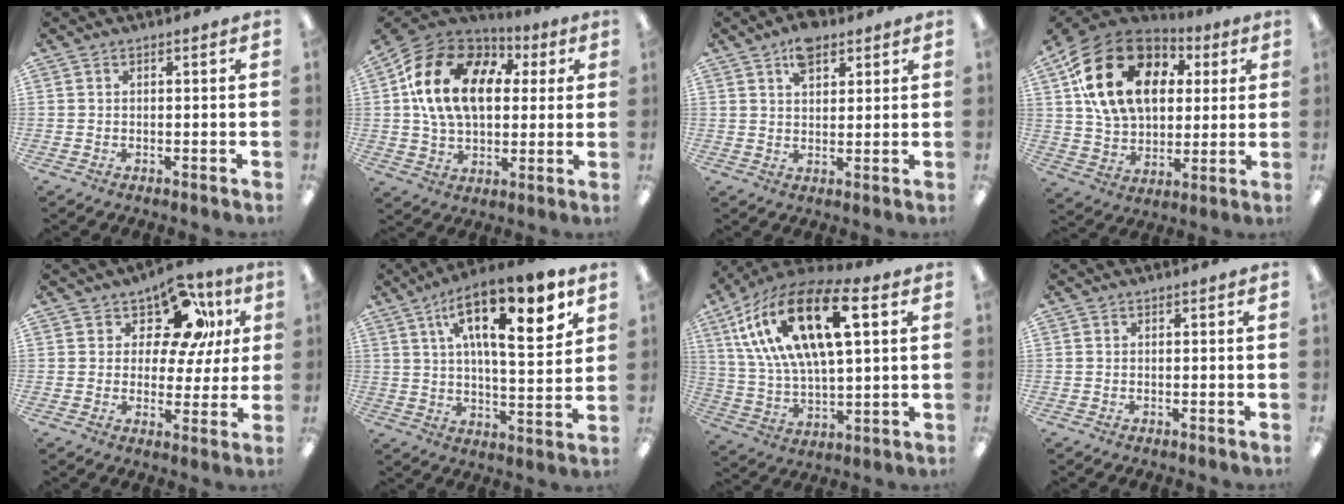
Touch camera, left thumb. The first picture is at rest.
{"total": 18.8, "force": [5.1, 12.8, 12.9], "torque": [-0.262, 0.002, 0.090]}
{"total": 6.9, "force": [4.3, 3.7, 3.8], "torque": [-0.054, -0.012, 0.075]}
{"total": 22.0, "force": [8.2, 15.5, 13.2], "torque": [-0.239, -0.009, 0.154]}
{"total": 12.5, "force": [6.9, 7.6, 7.2], "torque": [-0.113, -0.030, 0.125]}
{"total": 19.2, "force": [9.7, 6.9, 15.1], "torque": [-0.229, -0.033, 0.146]}
{"total": 21.9, "force": [10.2, 9.4, 17.0], "torque": [-0.333, -0.026, 0.168]}
{"total": 0.0}